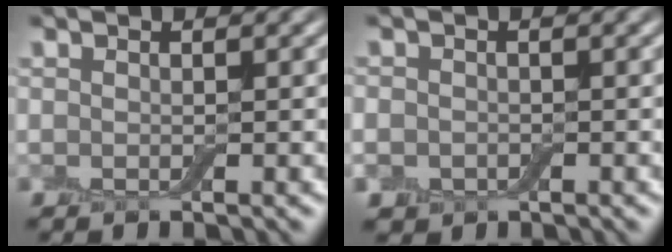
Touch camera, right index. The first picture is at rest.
{"total": 2.3, "force": [-0.8, 2.0, 0.7], "torque": [-0.005, -0.007, -0.015]}